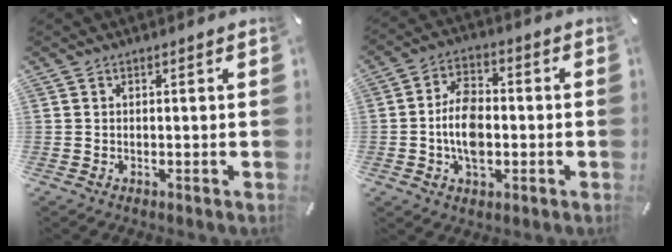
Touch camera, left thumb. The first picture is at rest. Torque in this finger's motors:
{"motor_torque": [-0.12, 1.14, 0.63, -0.46, 0.39]}